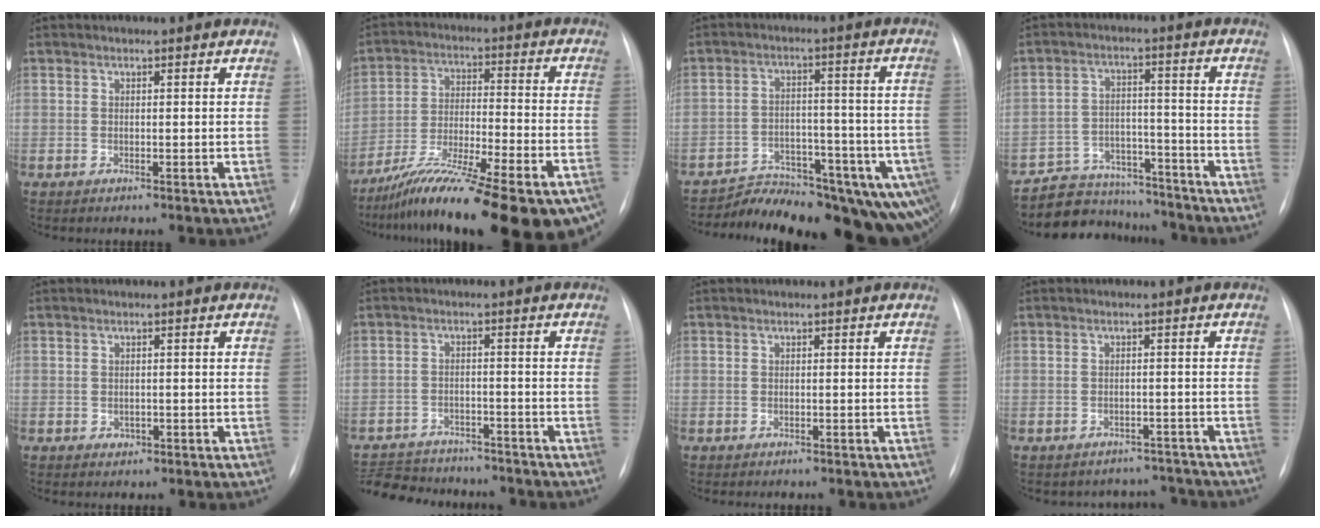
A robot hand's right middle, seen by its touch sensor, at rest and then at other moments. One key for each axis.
{"total": 26.2, "fx": -20.3, "fy": 3.8, "fz": 16.0, "tx": -0.200, "ty": -0.014, "tz": -0.304}
{"total": 17.4, "fx": -14.5, "fy": 5.6, "fz": 7.8, "tx": -0.052, "ty": 0.031, "tz": -0.190}
{"total": 12.0, "fx": -10.7, "fy": 5.0, "fz": 1.6, "tx": -0.019, "ty": 0.031, "tz": -0.154}
{"total": 0.9, "fx": -0.3, "fy": 0.8, "fz": 0.4, "tx": -0.007, "ty": -0.001, "tz": -0.001}
{"total": 13.8, "fx": -12.3, "fy": 4.8, "fz": 4.0, "tx": -0.092, "ty": 0.006, "tz": -0.166}
{"total": 0.9, "fx": -0.8, "fy": 0.4, "fz": 0.3, "tx": -0.010, "ty": -0.001, "tz": -0.009}
{"total": 6.1, "fx": -5.5, "fy": 2.3, "fz": -0.9, "tx": 0.020, "ty": 0.025, "tz": -0.060}